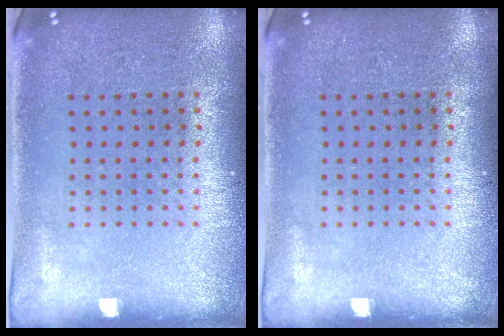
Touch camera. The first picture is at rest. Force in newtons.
{"total": 0.0}